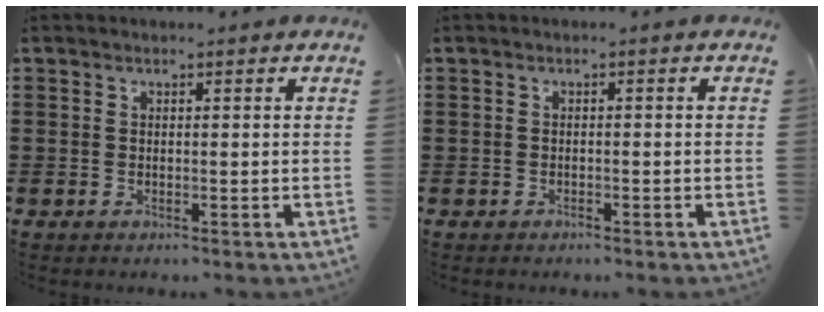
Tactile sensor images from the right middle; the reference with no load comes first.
{"total": 0.0}